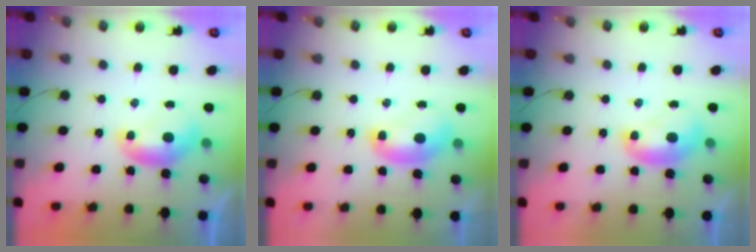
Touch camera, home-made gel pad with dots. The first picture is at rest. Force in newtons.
{"total": 2.0, "press": 2.0, "slide": 0.0}
{"total": 1.6, "press": 1.5, "slide": 0.3}